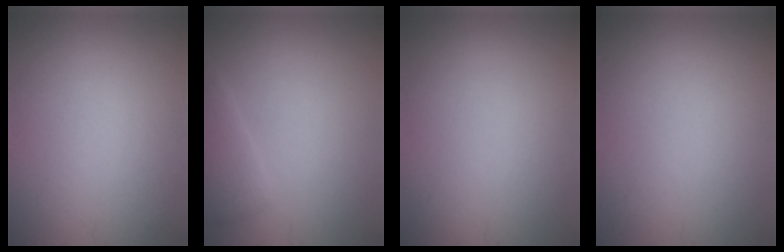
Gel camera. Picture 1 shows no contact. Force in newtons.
{"total": 2.2, "press": 2.1, "slide": 0.2}
{"total": 0.0}
{"total": 0.0}